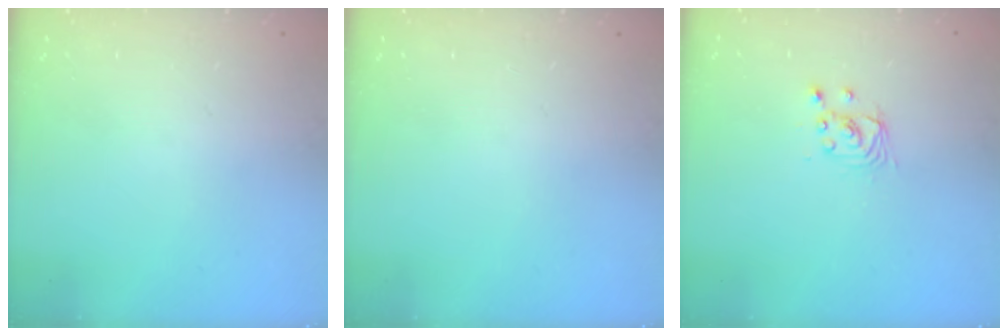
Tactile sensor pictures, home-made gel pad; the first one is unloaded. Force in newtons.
{"total": 0.0}
{"total": 2.9, "press": 2.9, "slide": 0.1}